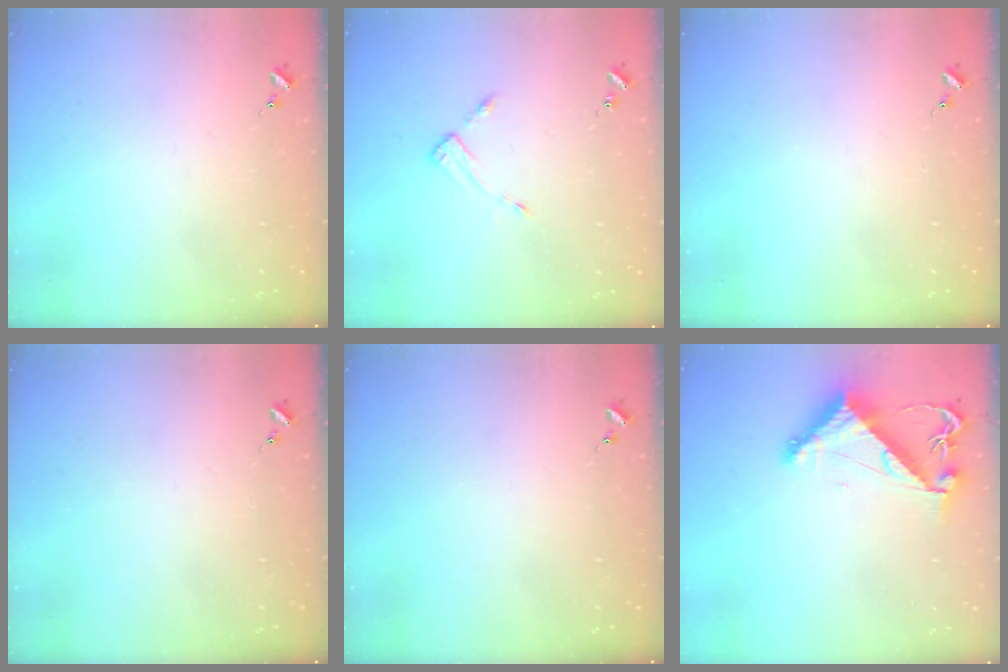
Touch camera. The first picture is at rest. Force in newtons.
{"total": 4.6, "press": 4.6, "slide": 0.4}
{"total": 0.0}
{"total": 0.0}
{"total": 0.0}
{"total": 8.0, "press": 8.0, "slide": 0.7}